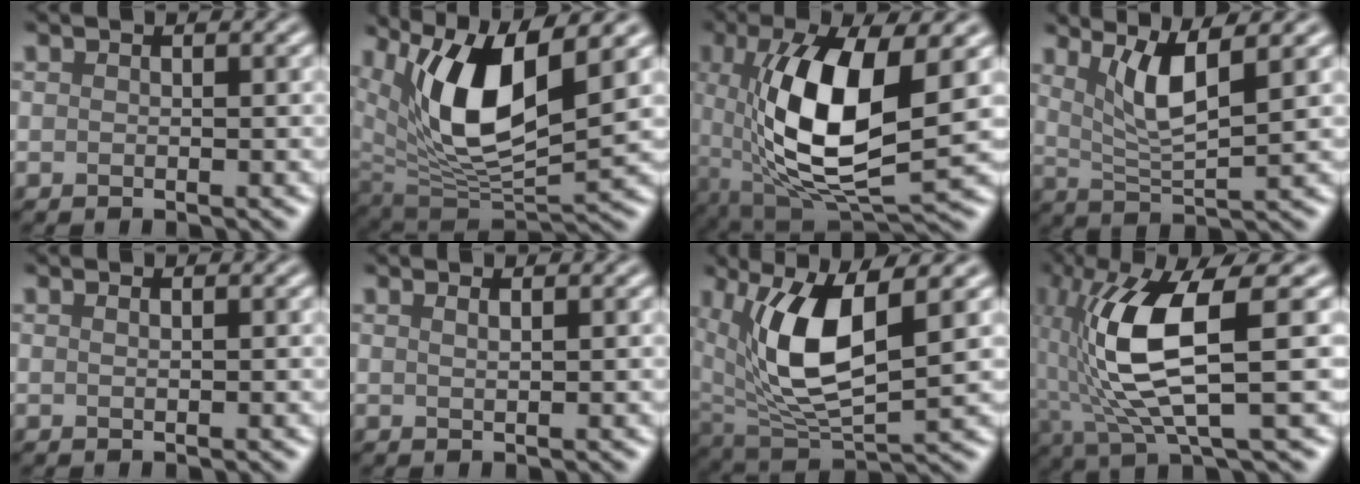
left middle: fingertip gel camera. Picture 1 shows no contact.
{"total": 10.1, "force": [3.8, 4.0, 8.4], "torque": [-0.157, -0.017, 0.069]}
{"total": 11.7, "force": [0.9, 4.5, 10.8], "torque": [-0.205, -0.010, 0.018]}
{"total": 4.9, "force": [2.2, 1.0, 4.2], "torque": [-0.078, -0.005, 0.043]}
{"total": 0.6, "force": [0.3, 0.2, 0.4], "torque": [-0.003, 0.000, 0.001]}
{"total": 1.2, "force": [0.7, 0.4, 0.8], "torque": [-0.004, 0.002, 0.005]}
{"total": 9.2, "force": [2.8, 3.5, 8.1], "torque": [-0.168, -0.011, 0.052]}
{"total": 9.4, "force": [0.6, 2.6, 9.0], "torque": [-0.180, -0.005, 0.016]}